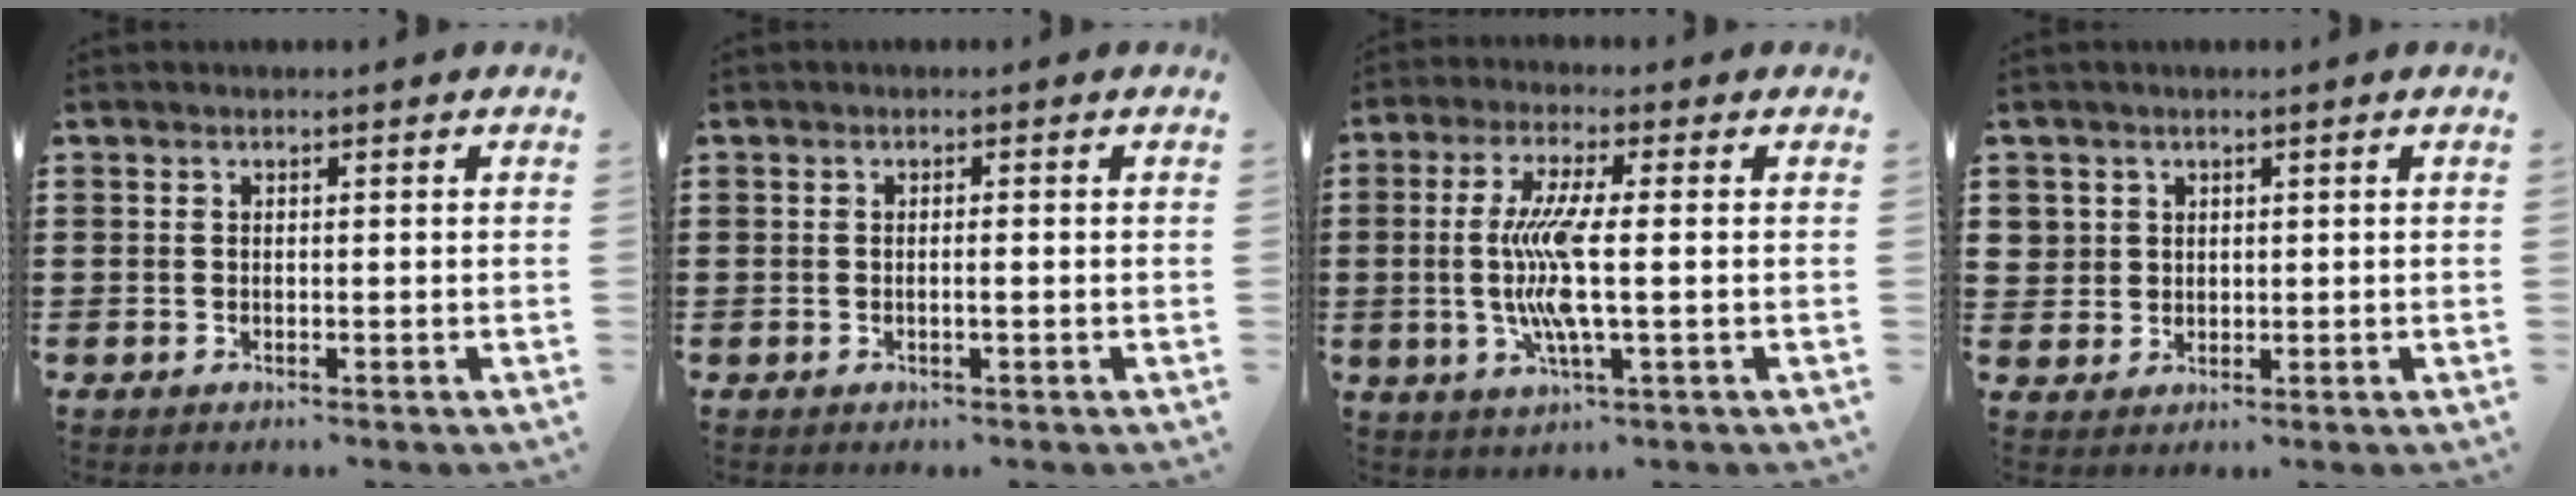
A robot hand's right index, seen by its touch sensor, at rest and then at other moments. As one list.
[{"total": 0.9, "force": [-0.4, -0.2, 0.8], "torque": [-0.014, -0.005, -0.006]}, {"total": 8.9, "force": [-0.6, 1.2, 8.8], "torque": [-0.190, -0.019, -0.022]}, {"total": 2.3, "force": [0.9, 2.1, 0.2], "torque": [-0.014, 0.010, 0.017]}]